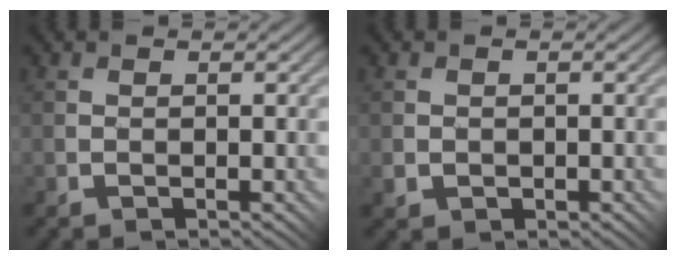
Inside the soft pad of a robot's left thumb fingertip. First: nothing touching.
{"total": 1.3, "force": [0.2, 1.3, 0.2], "torque": [-0.001, -0.002, 0.006]}